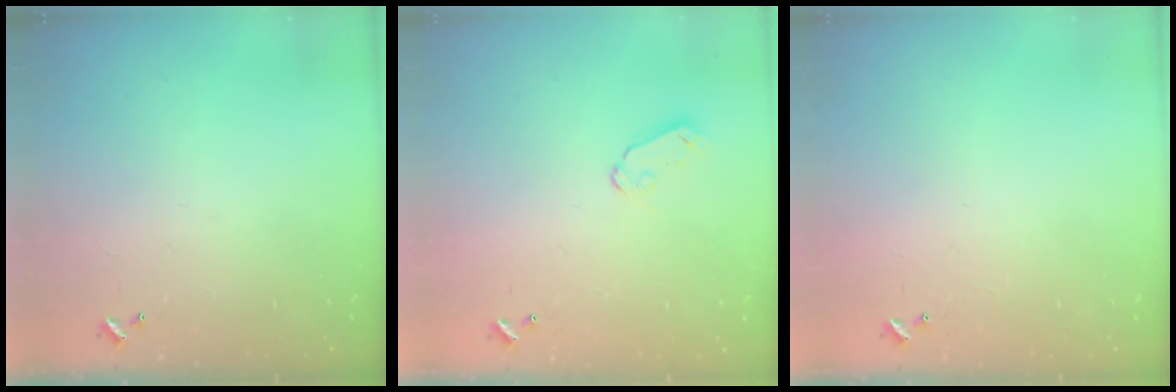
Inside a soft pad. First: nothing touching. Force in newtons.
{"total": 5.4, "press": 5.4, "slide": 0.5}
{"total": 4.1, "press": 4.1, "slide": 0.5}